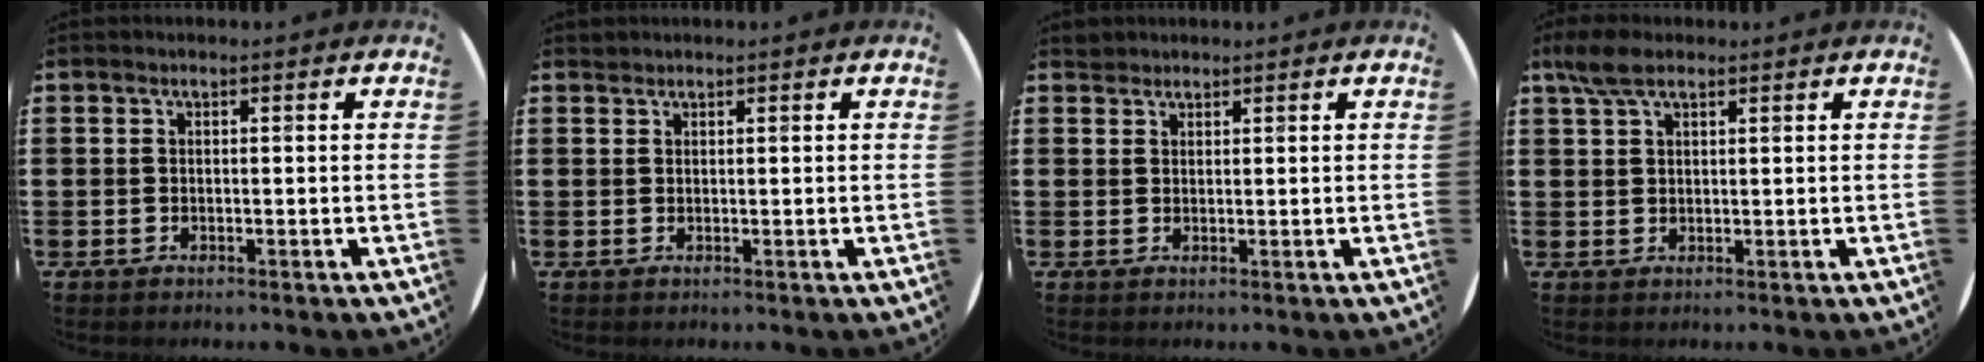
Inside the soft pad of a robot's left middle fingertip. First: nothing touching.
{"total": 0.5, "force": [0.5, 0.1, -0.1], "torque": [0.002, 0.003, 0.010]}
{"total": 1.2, "force": [1.2, 0.5, 0.0], "torque": [0.007, -0.001, 0.021]}
{"total": 3.7, "force": [2.5, 1.5, 2.3], "torque": [-0.049, 0.006, 0.046]}